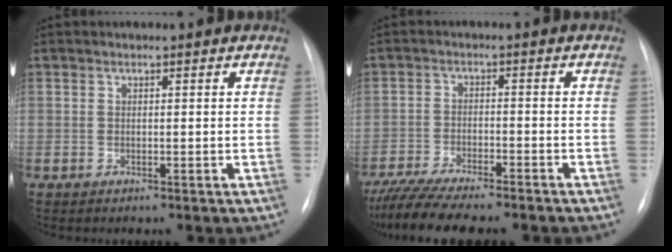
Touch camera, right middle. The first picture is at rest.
{"total": 11.6, "force": [-9.9, 1.3, 5.9], "torque": [-0.098, -0.018, -0.153]}